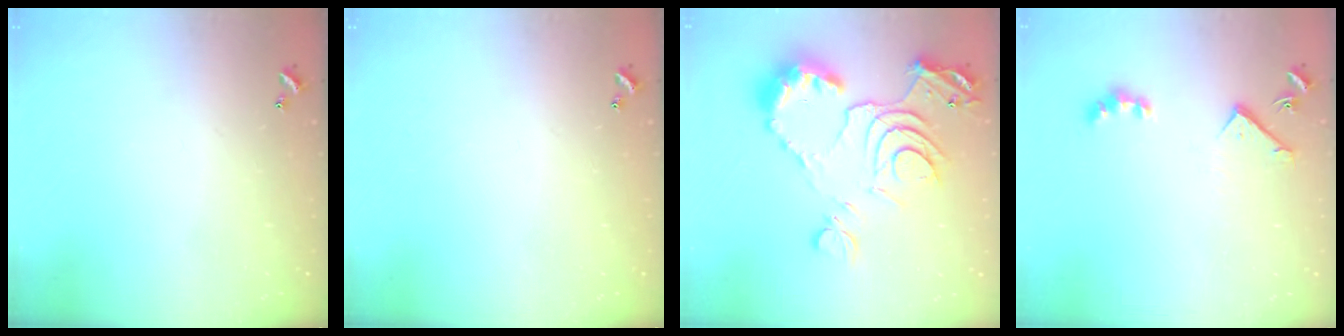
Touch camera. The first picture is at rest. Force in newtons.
{"total": 0.0}
{"total": 15.1, "press": 15.0, "slide": 1.6}
{"total": 4.9, "press": 4.9, "slide": 0.7}